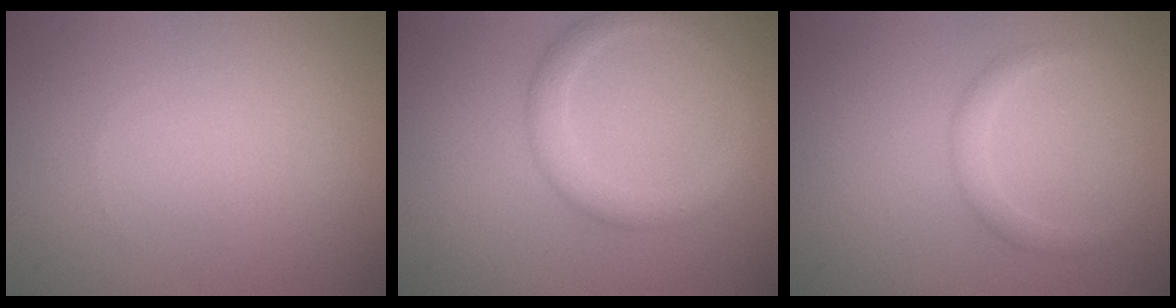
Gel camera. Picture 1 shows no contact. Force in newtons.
{"total": 2.8, "press": 2.8, "slide": 0.1}
{"total": 1.4, "press": 1.4, "slide": 0.0}